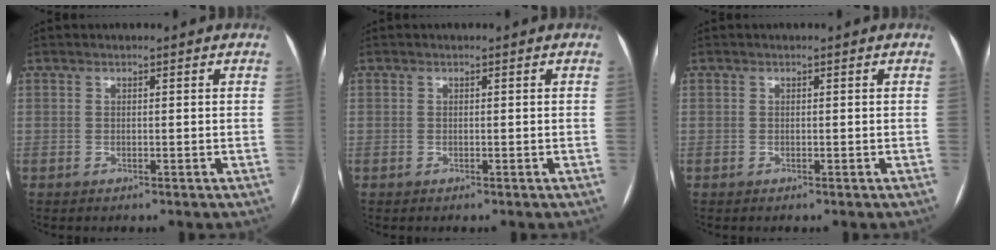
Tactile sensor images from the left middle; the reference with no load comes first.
{"total": 0.0}
{"total": 0.0}